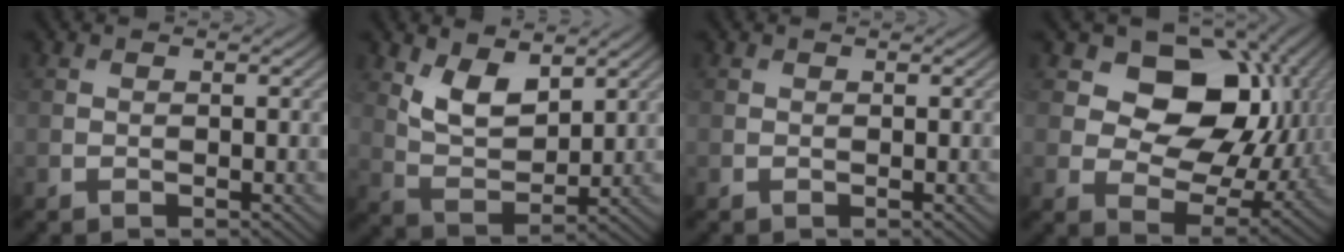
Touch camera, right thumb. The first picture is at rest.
{"total": 6.6, "force": [3.6, 3.3, 4.4], "torque": [-0.093, -0.015, 0.069]}
{"total": 0.0}
{"total": 14.3, "force": [4.3, 10.3, 9.0], "torque": [-0.145, 0.000, 0.071]}